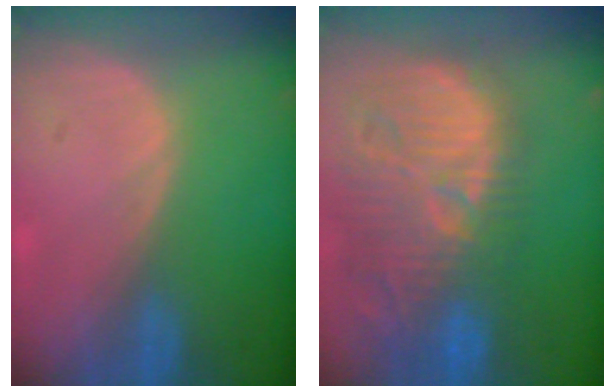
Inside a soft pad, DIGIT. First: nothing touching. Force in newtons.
{"total": 14.3, "press": 12.9, "slide": 6.2}